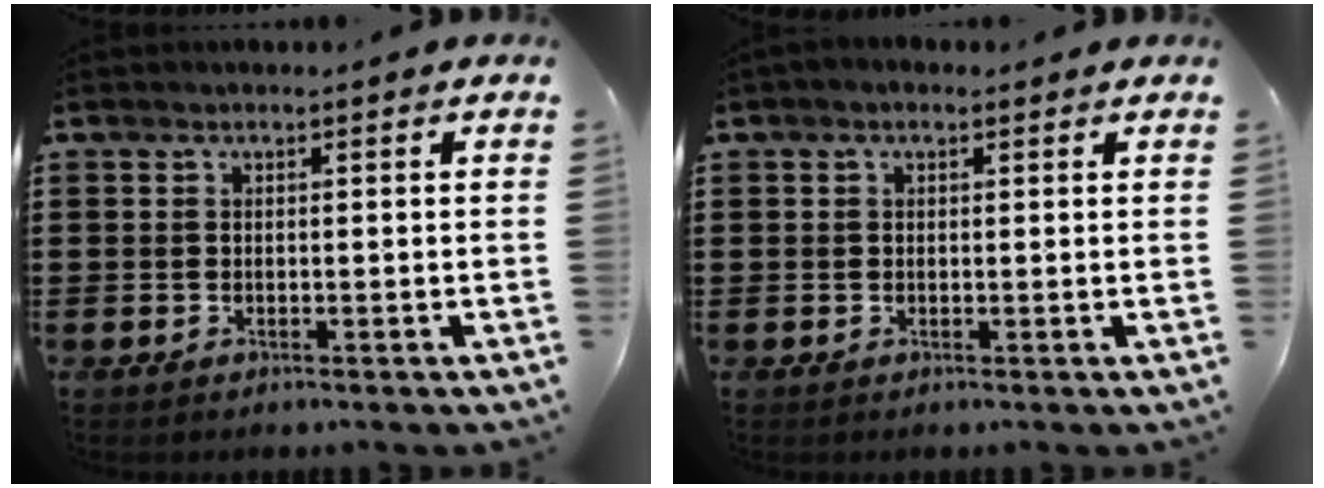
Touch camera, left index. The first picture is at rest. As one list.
[{"total": 1.0, "force": [0.3, 0.7, 0.7], "torque": [-0.014, 0.007, 0.005]}]